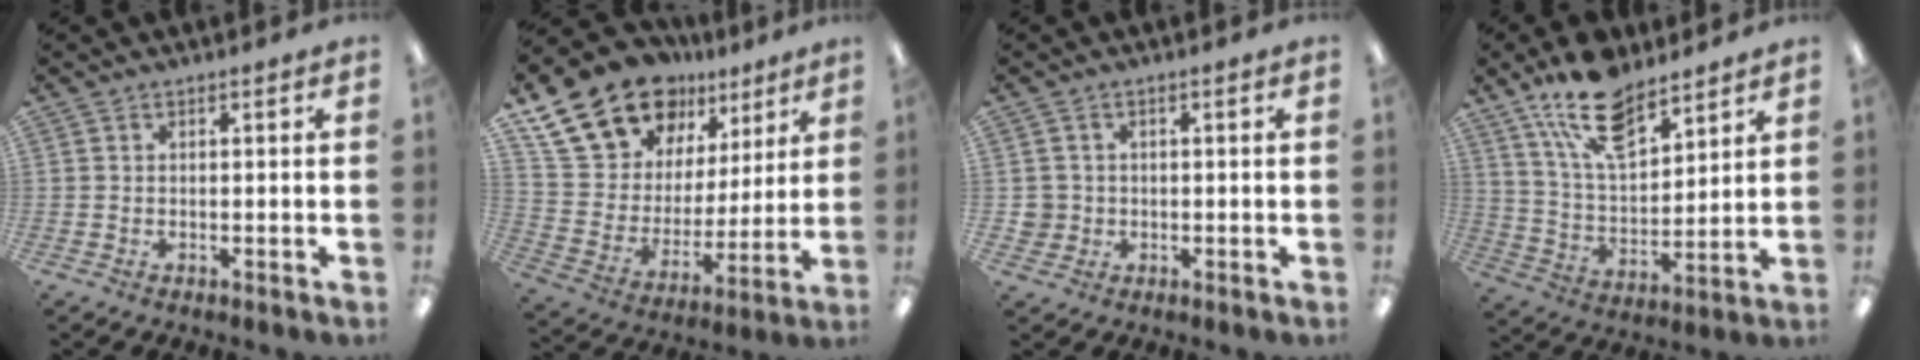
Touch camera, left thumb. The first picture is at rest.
{"total": 21.6, "force": [14.9, 13.0, 8.8], "torque": [-0.164, -0.083, 0.283]}
{"total": 3.2, "force": [-0.1, 3.2, 0.3], "torque": [-0.011, 0.007, -0.002]}
{"total": 15.8, "force": [11.3, 7.1, 8.4], "torque": [-0.154, -0.052, 0.204]}